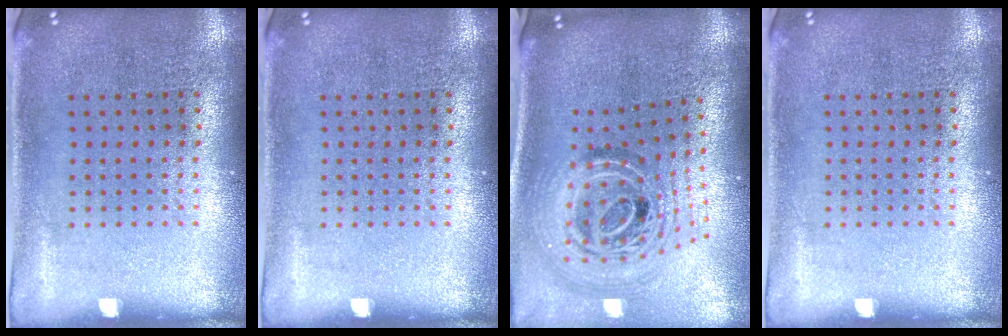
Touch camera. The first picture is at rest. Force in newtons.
{"total": 0.0}
{"total": 2.1, "press": 1.6, "slide": 1.4}
{"total": 0.0}